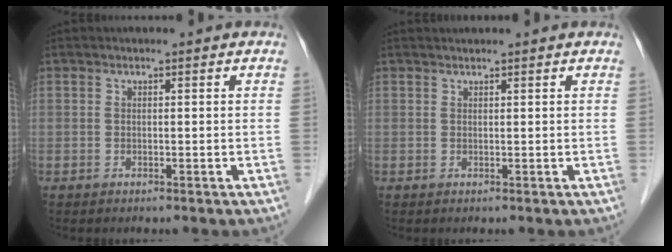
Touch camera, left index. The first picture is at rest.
{"total": 1.1, "force": [1.0, 0.0, 0.3], "torque": [-0.006, 0.015, 0.021]}